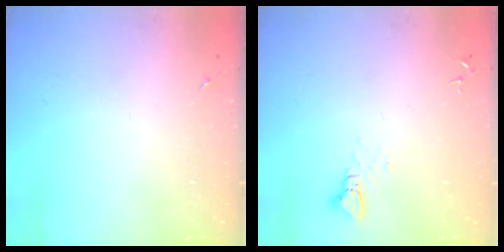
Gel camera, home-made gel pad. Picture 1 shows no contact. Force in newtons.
{"total": 2.4, "press": 2.4, "slide": 0.1}